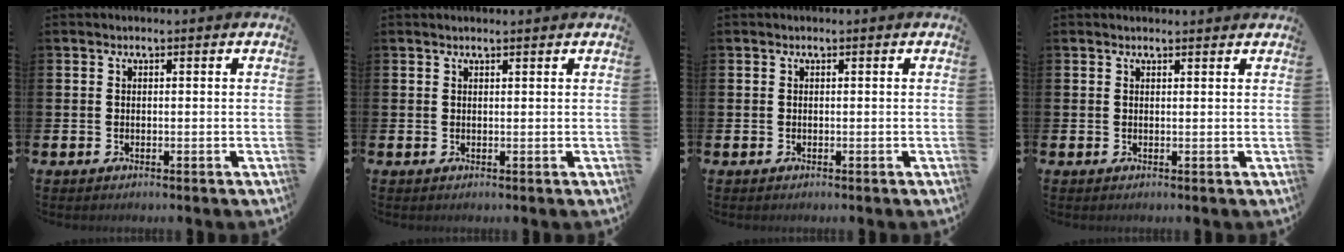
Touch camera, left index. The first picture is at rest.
{"total": 0.7, "force": [0.7, 0.0, 0.2], "torque": [-0.002, 0.000, 0.012]}
{"total": 0.0}
{"total": 0.8, "force": [0.7, 0.1, 0.1], "torque": [0.008, -0.003, 0.012]}